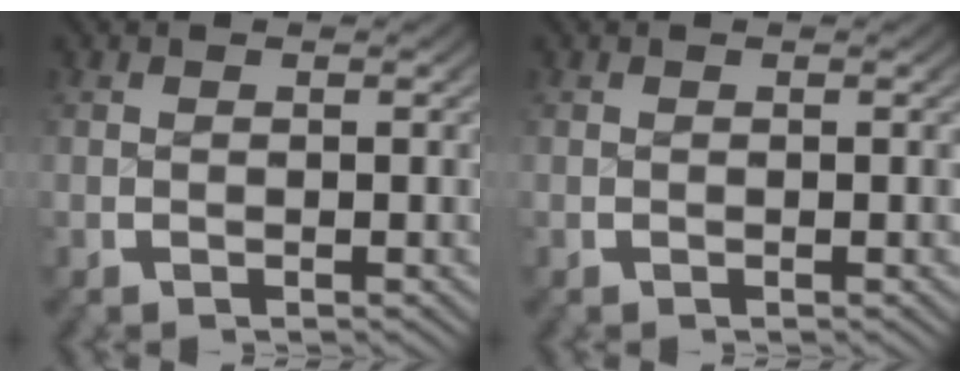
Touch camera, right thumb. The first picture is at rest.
{"total": 0.0}